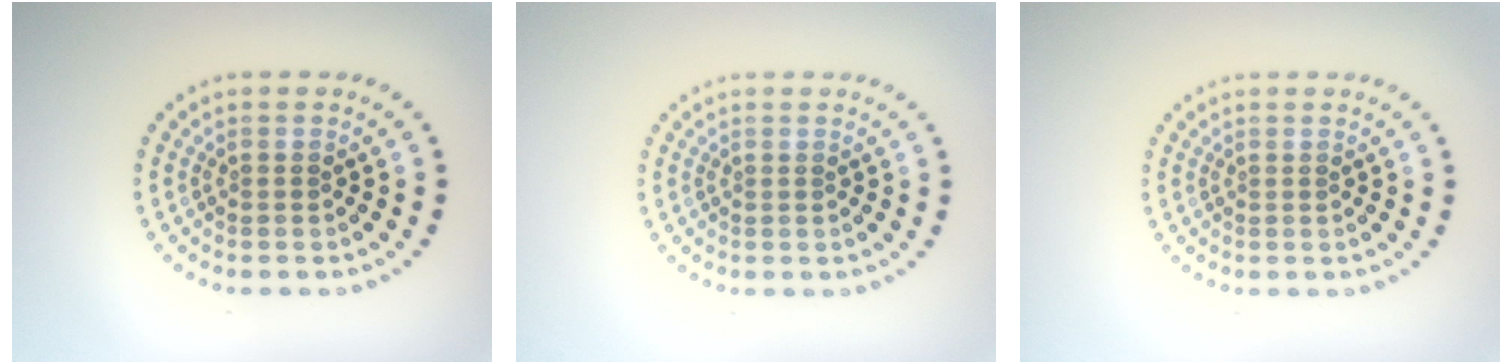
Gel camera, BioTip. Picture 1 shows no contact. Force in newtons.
{"total": 0.0}
{"total": 0.0}